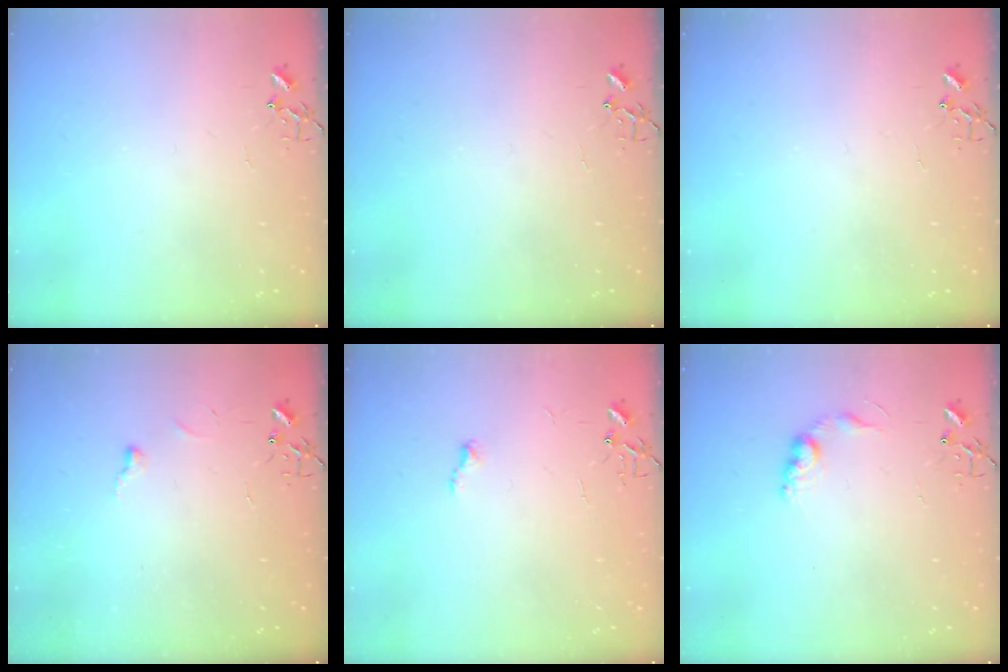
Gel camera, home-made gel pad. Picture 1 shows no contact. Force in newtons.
{"total": 0.0}
{"total": 0.0}
{"total": 3.8, "press": 3.8, "slide": 0.5}
{"total": 4.7, "press": 4.7, "slide": 0.7}
{"total": 8.6, "press": 8.6, "slide": 0.4}